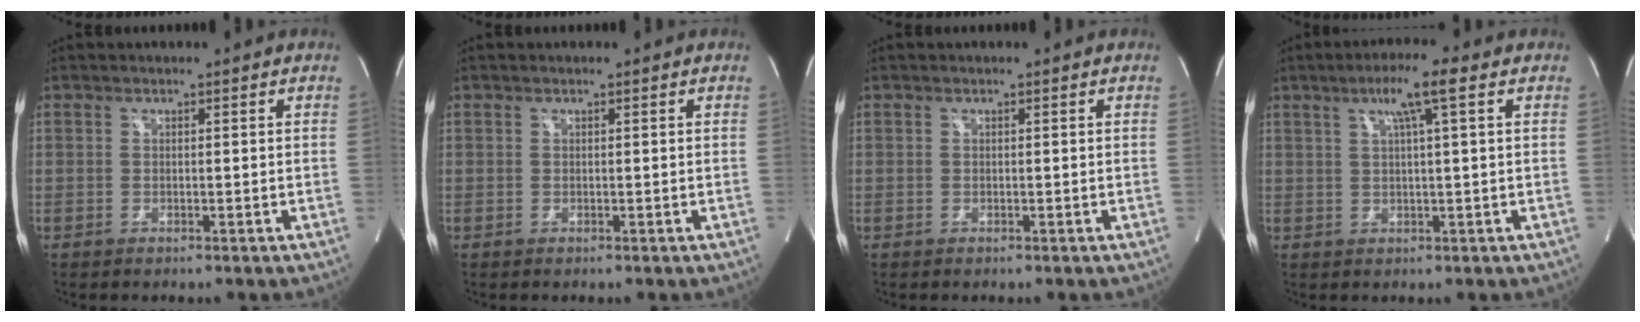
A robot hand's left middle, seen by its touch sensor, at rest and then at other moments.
{"total": 0.0}
{"total": 0.0}
{"total": 5.8, "force": [2.6, -0.4, 5.2], "torque": [-0.094, 0.009, 0.042]}